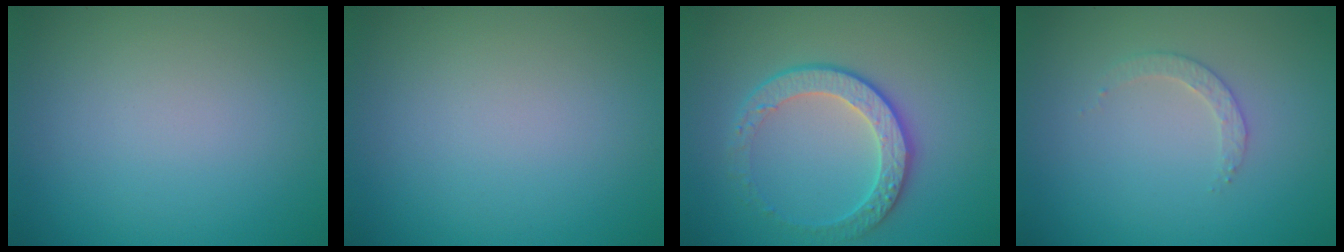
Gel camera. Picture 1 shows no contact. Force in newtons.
{"total": 0.0}
{"total": 3.9, "press": 3.4, "slide": 1.7}
{"total": 1.6, "press": 1.5, "slide": 0.3}